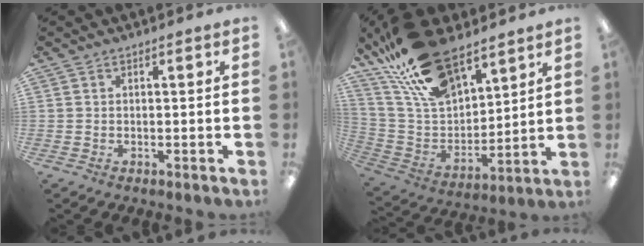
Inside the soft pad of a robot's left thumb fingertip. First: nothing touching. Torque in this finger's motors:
{"motor_torque": [2.03, 0.91, 1.39, -1.38, 0.42]}